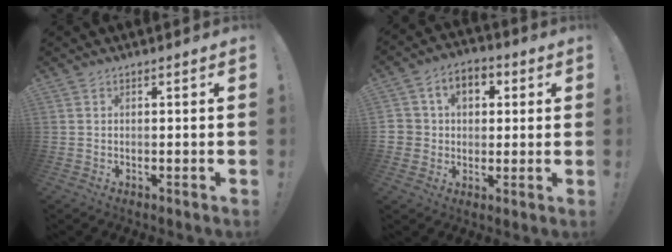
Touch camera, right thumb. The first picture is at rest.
{"total": 7.8, "force": [1.1, 7.1, 3.1], "torque": [-0.043, 0.001, 0.027]}